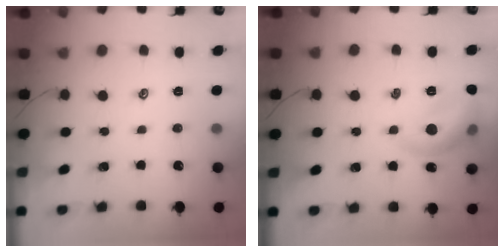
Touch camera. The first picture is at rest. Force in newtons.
{"total": 12.2, "press": 12.2, "slide": 1.0}